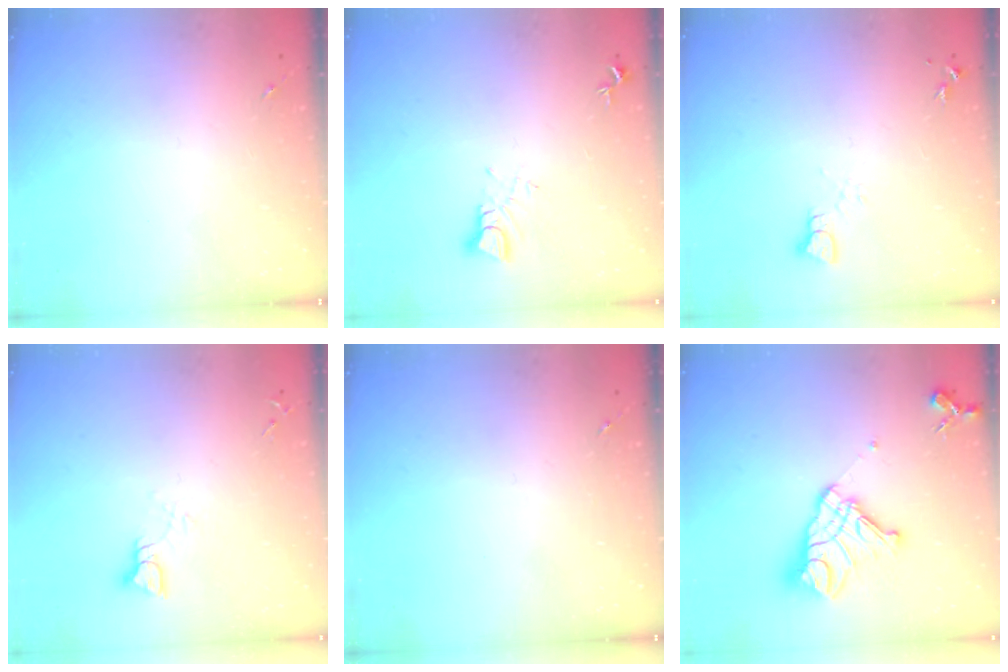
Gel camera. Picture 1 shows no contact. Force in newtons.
{"total": 3.8, "press": 3.8, "slide": 0.3}
{"total": 2.2, "press": 2.2, "slide": 0.2}
{"total": 3.8, "press": 3.8, "slide": 0.4}
{"total": 0.0}
{"total": 15.8, "press": 15.7, "slide": 1.7}